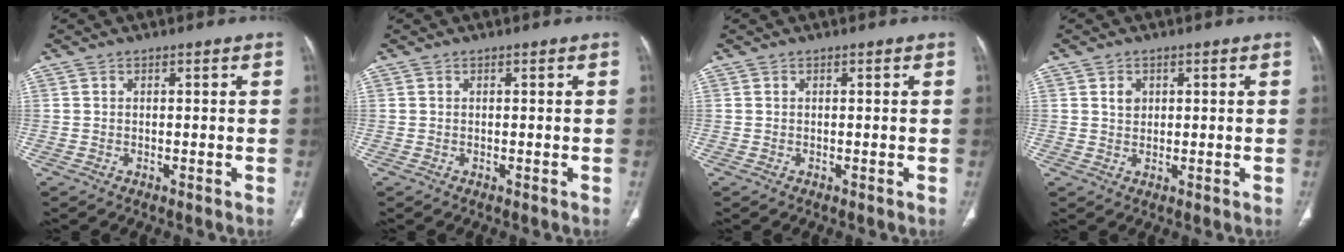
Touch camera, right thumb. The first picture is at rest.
{"total": 0.0}
{"total": 0.0}
{"total": 2.2, "force": [0.8, 1.7, 1.1], "torque": [-0.011, -0.004, 0.015]}